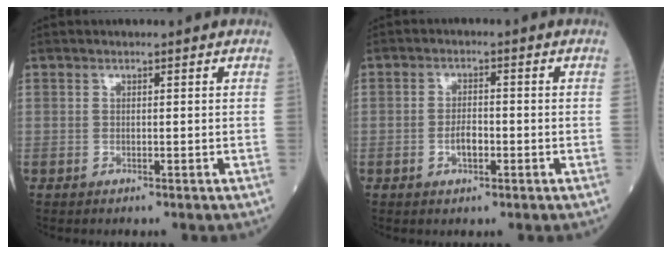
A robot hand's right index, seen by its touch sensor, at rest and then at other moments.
{"total": 2.9, "force": [-1.0, 1.2, 2.4], "torque": [-0.046, 0.002, -0.016]}